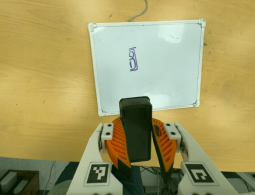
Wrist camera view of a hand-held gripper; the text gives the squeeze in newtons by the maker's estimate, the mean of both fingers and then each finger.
{"total": 11.4, "left": 10.7, "right": 12.1}